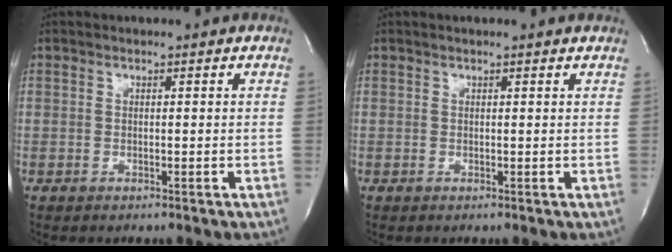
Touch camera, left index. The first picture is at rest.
{"total": 1.0, "force": [0.9, -0.1, 0.5], "torque": [-0.014, 0.003, 0.007]}